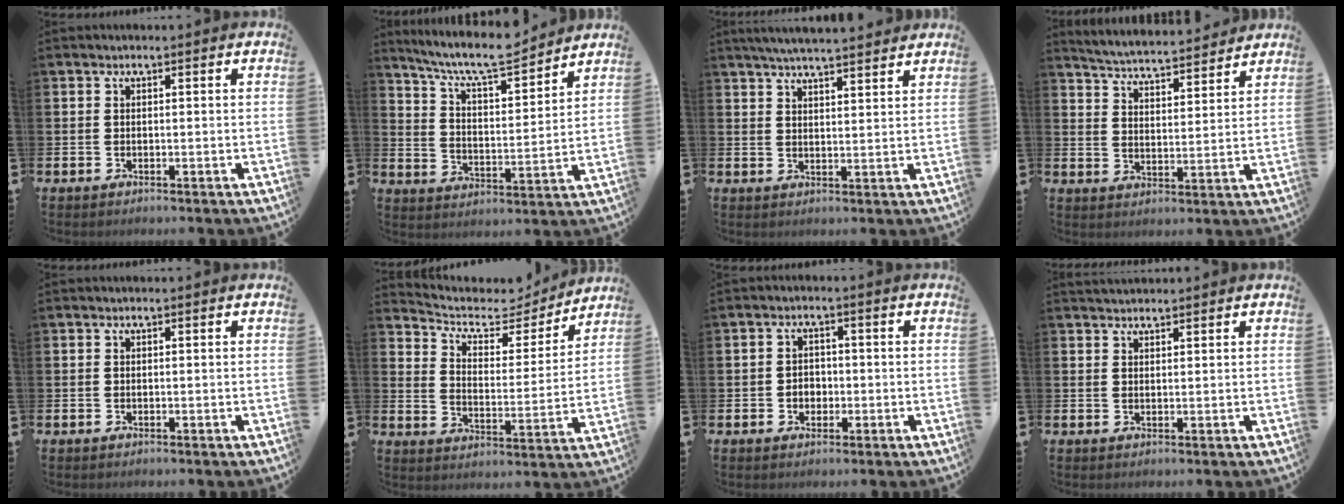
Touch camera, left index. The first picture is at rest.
{"total": 8.4, "force": [7.8, 1.1, 2.9], "torque": [-0.085, -0.052, 0.135]}
{"total": 4.7, "force": [4.6, -0.1, 0.9], "torque": [-0.030, -0.019, 0.084]}
{"total": 4.9, "force": [4.9, 0.3, 0.4], "torque": [-0.037, -0.037, 0.084]}
{"total": 0.0}
{"total": 6.0, "force": [5.3, 2.4, 1.3], "torque": [-0.058, -0.044, 0.085]}
{"total": 2.3, "force": [-0.5, 2.0, 0.9], "torque": [-0.014, 0.005, -0.016]}
{"total": 1.8, "force": [1.7, 0.4, 0.1], "torque": [0.003, -0.002, 0.030]}